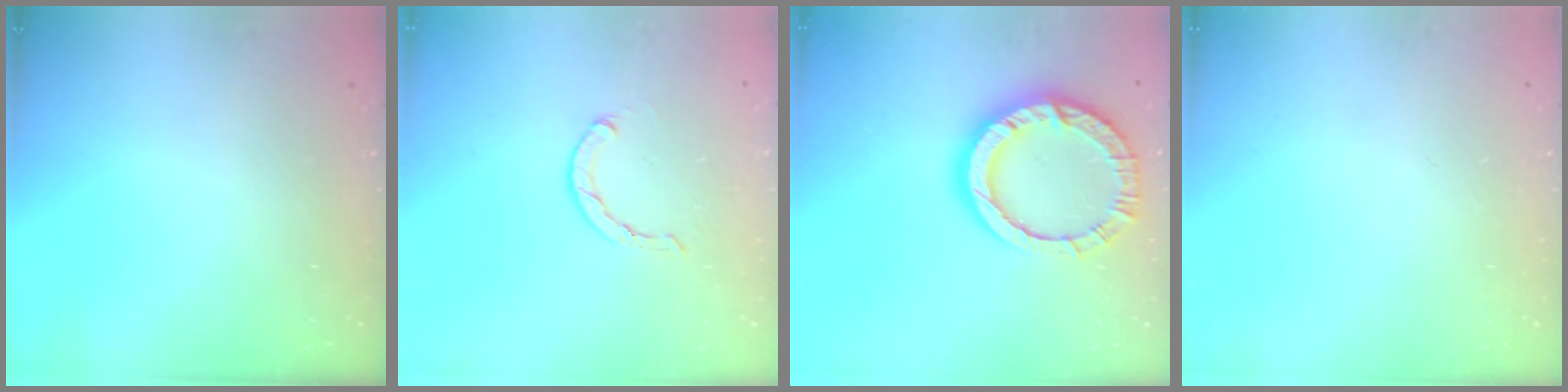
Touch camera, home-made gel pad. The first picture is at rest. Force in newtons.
{"total": 1.7, "press": 1.6, "slide": 0.3}
{"total": 15.0, "press": 14.9, "slide": 1.9}
{"total": 0.0}